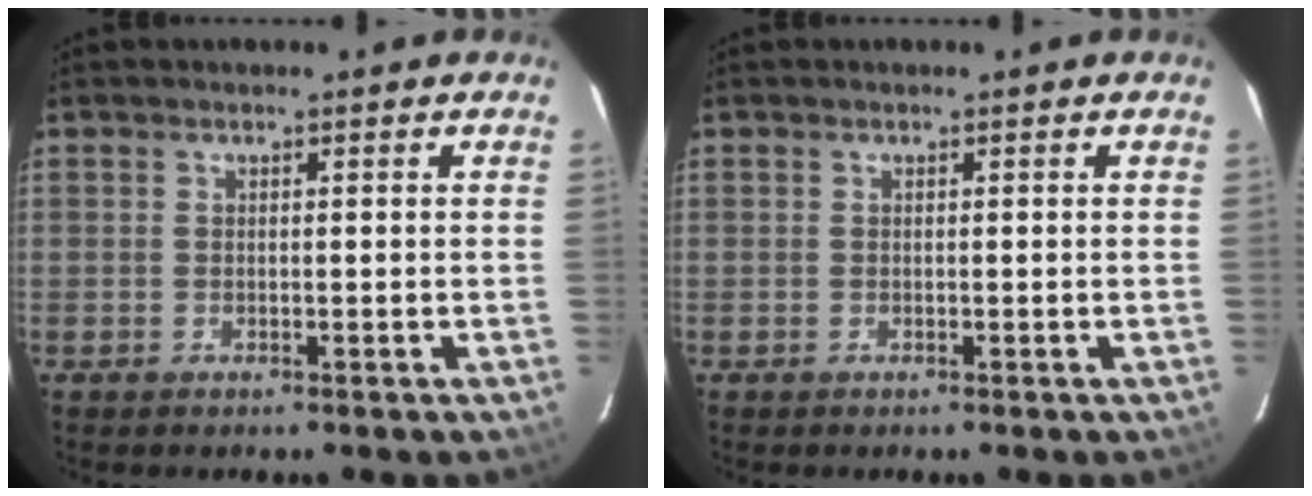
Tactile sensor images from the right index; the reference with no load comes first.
{"total": 0.0}